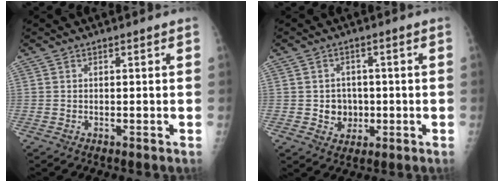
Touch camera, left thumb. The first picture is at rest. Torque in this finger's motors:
{"motor_torque": [0.00, 0.01, 0.01, -0.03, 0.00]}